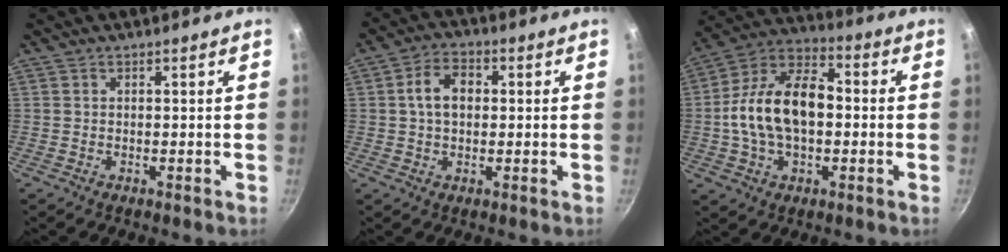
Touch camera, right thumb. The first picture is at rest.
{"total": 6.9, "force": [0.8, 4.8, 5.0], "torque": [-0.071, 0.015, 0.006]}
{"total": 17.1, "force": [-0.7, 10.5, 13.6], "torque": [-0.221, 0.038, -0.029]}